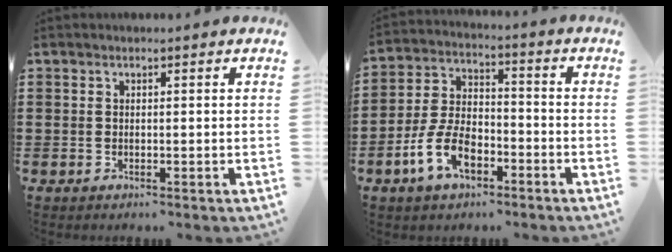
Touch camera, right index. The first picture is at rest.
{"total": 8.8, "force": [-4.1, 4.7, 6.2], "torque": [-0.150, 0.003, -0.083]}